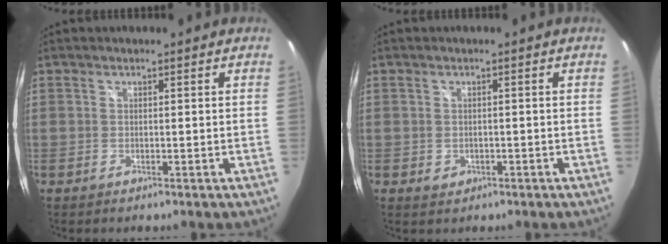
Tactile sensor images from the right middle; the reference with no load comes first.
{"total": 2.0, "force": [-0.6, 1.7, 0.8], "torque": [-0.014, -0.002, -0.007]}